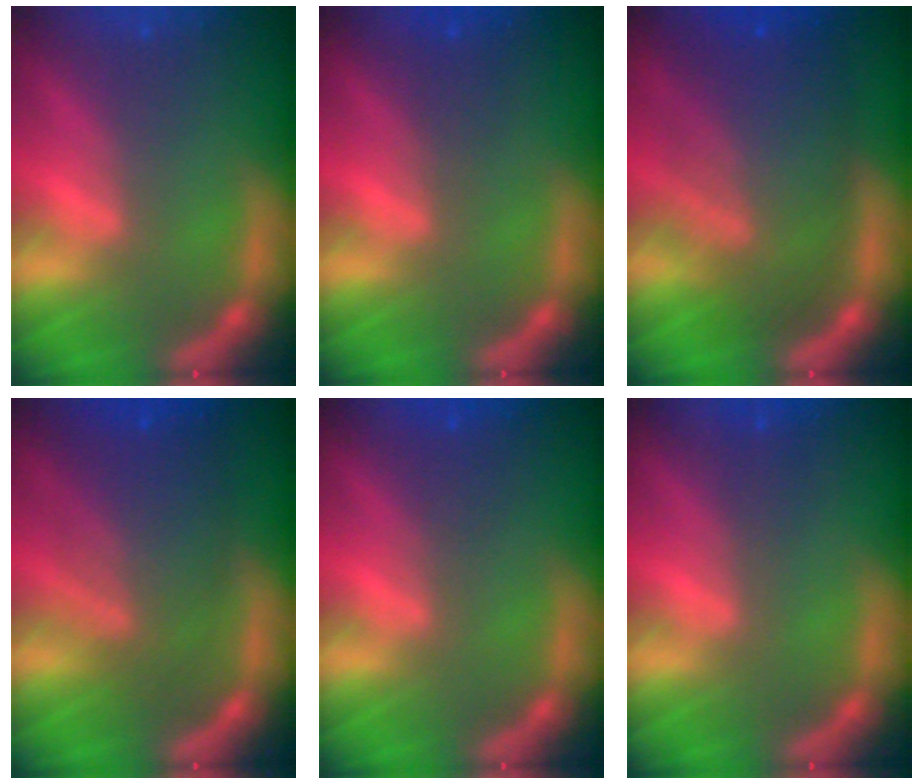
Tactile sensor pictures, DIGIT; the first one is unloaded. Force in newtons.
{"total": 1.5}
{"total": 10.0}
{"total": 7.6}
{"total": 1.5}
{"total": 1.0}